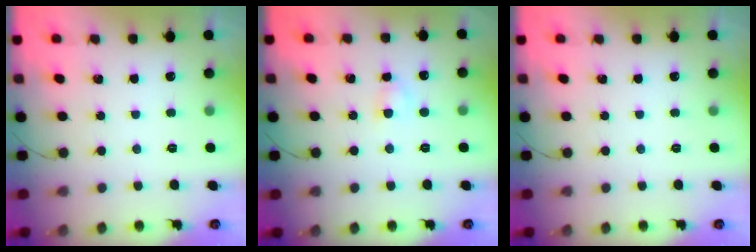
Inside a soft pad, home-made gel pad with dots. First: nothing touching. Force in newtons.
{"total": 2.9, "press": 2.7, "slide": 1.1}
{"total": 0.0}